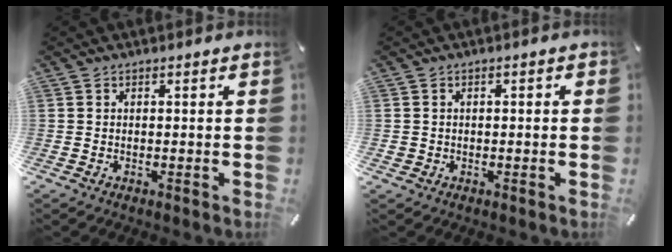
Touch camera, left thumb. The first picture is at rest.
{"total": 1.6, "force": [-0.5, 1.5, 0.5], "torque": [-0.009, 0.005, -0.013]}